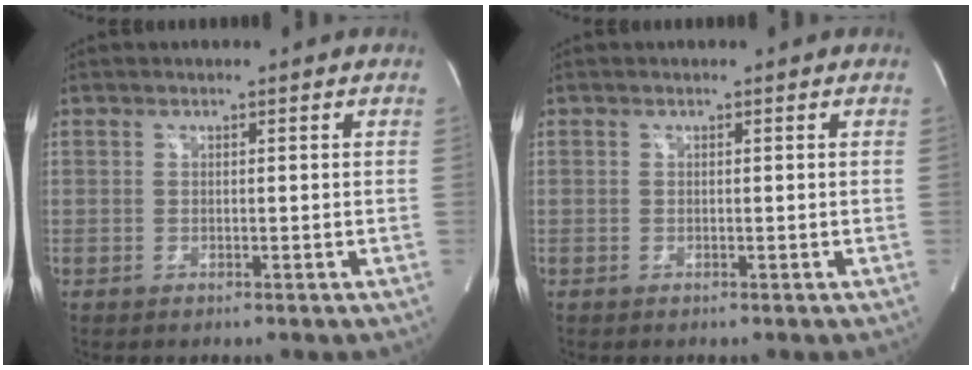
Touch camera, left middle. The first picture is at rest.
{"total": 0.0}